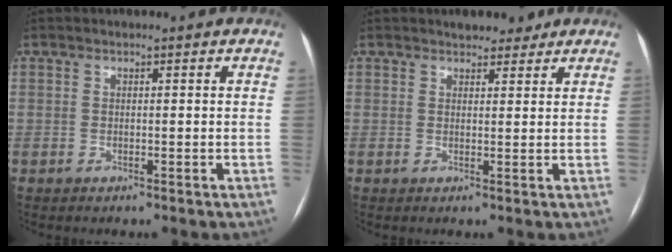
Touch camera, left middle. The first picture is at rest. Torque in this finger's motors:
{"motor_torque": [0.19, -0.18, -0.01, 0.01]}